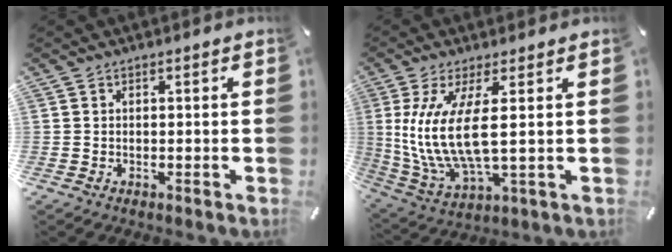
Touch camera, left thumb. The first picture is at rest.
{"total": 13.3, "force": [1.8, 4.2, 12.5], "torque": [-0.287, -0.023, 0.026]}